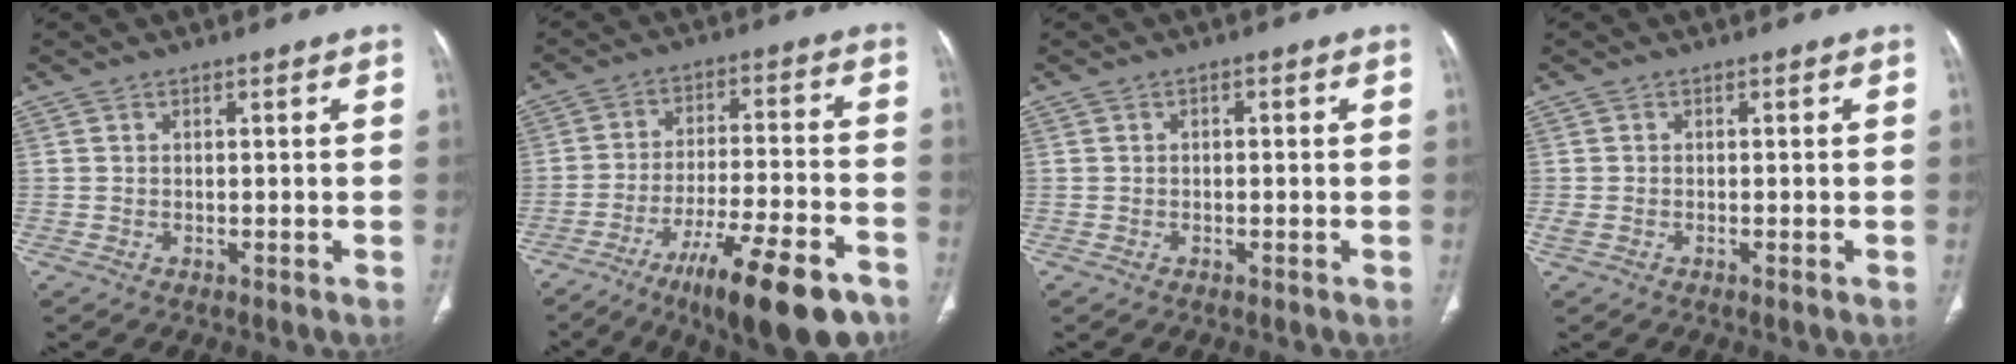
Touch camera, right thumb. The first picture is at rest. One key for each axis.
{"total": 18.9, "fx": -12.1, "fy": 4.7, "fz": 13.8, "tx": -0.191, "ty": 0.057, "tz": -0.188}
{"total": 0.7, "fx": 0.0, "fy": 0.5, "fz": 0.5, "tx": -0.007, "ty": 0.002, "tz": -0.002}
{"total": 1.4, "fx": -0.5, "fy": 0.6, "fz": 1.1, "tx": -0.033, "ty": 0.000, "tz": -0.009}